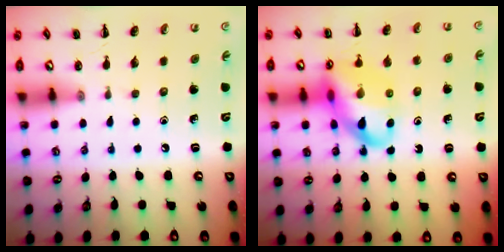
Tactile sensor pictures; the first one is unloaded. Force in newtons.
{"total": 17.2, "press": 16.9, "slide": 3.1}